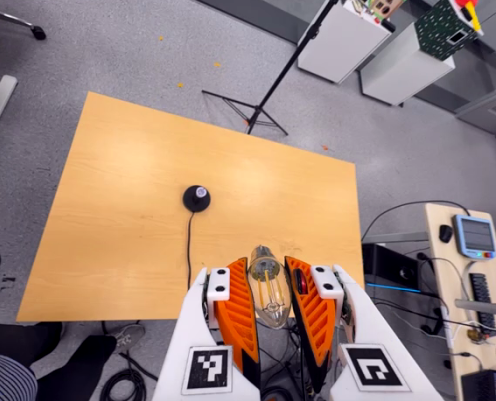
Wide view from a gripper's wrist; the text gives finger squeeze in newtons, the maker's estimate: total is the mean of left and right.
{"total": 18.8, "left": 20.9, "right": 16.7}